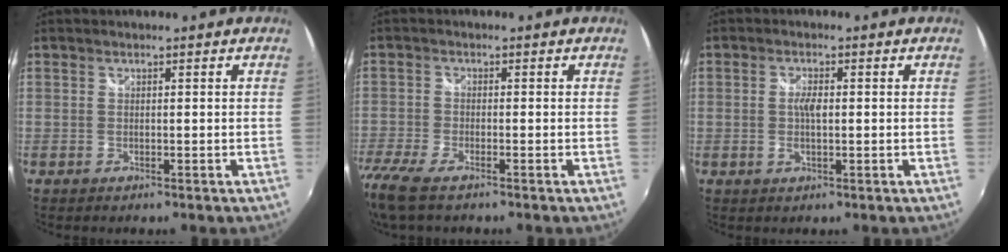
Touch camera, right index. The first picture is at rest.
{"total": 5.6, "force": [-4.3, 0.9, 3.5], "torque": [-0.087, -0.030, -0.086]}
{"total": 2.9, "force": [0.0, 1.1, 2.6], "torque": [-0.047, -0.001, -0.002]}